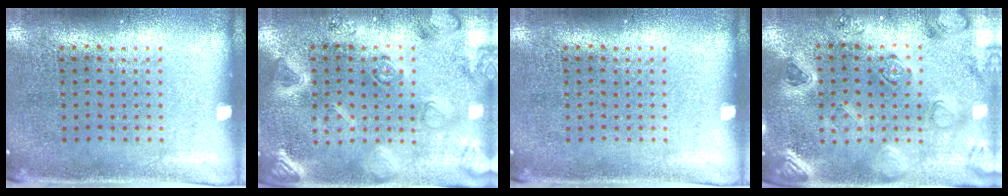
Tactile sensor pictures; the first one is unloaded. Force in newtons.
{"total": 2.9, "press": 2.9, "slide": 0.5}
{"total": 0.0}
{"total": 2.2, "press": 2.2, "slide": 0.4}